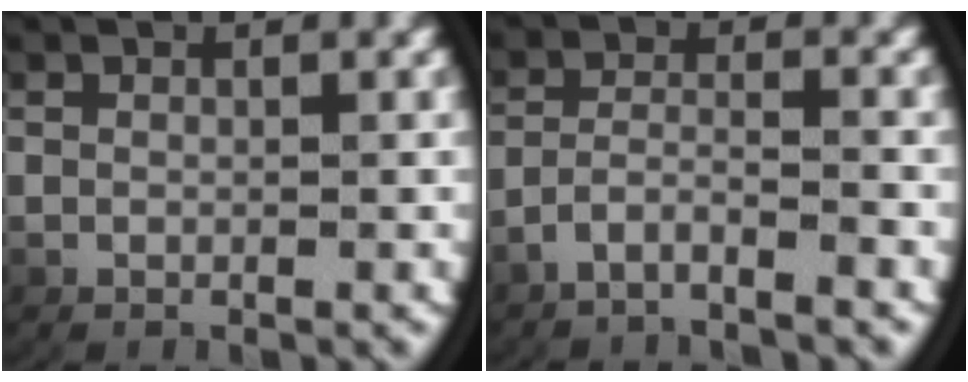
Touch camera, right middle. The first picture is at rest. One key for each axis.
{"total": 3.2, "fx": -3.0, "fy": 0.2, "fz": 1.2, "tx": -0.031, "ty": -0.009, "tz": -0.050}